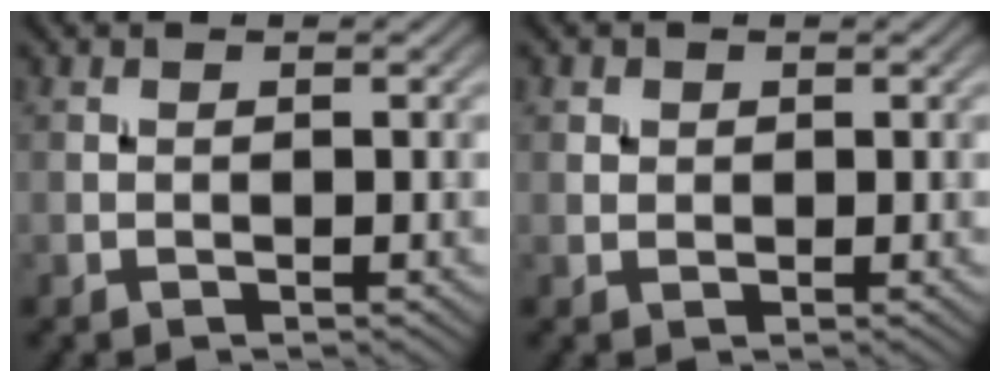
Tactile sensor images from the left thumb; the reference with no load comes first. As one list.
[{"total": 1.2, "force": [0.5, 1.1, 0.3], "torque": [-0.006, -0.002, 0.009]}]